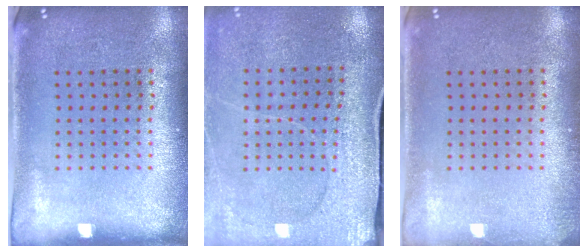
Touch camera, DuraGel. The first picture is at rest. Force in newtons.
{"total": 2.9, "press": 2.9, "slide": 0.4}
{"total": 0.8, "press": 0.8, "slide": 0.1}